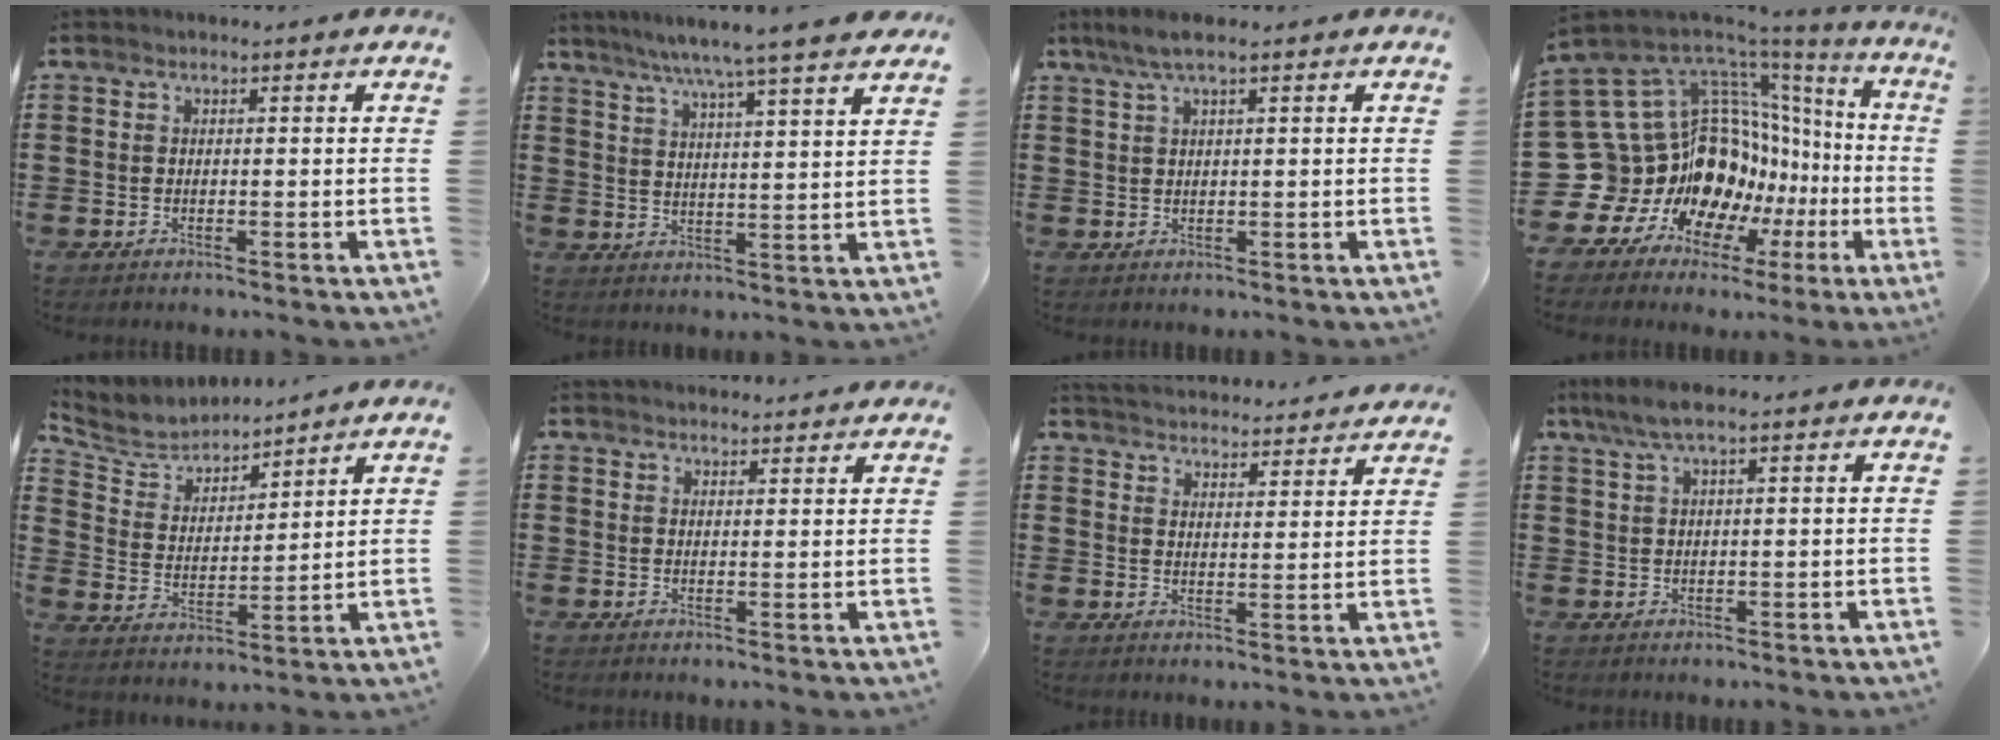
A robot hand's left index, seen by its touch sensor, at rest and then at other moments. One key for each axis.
{"total": 6.7, "fx": 5.6, "fy": -1.2, "fz": 3.5, "tx": -0.086, "ty": -0.028, "tz": 0.094}
{"total": 3.4, "fx": 1.8, "fy": 0.5, "fz": 2.8, "tx": -0.063, "ty": 0.000, "tz": 0.030}
{"total": 17.7, "fx": -2.1, "fy": 15.0, "fz": 9.0, "tx": -0.239, "ty": -0.052, "tz": 0.020}
{"total": 5.3, "fx": 5.0, "fy": 1.7, "fz": 0.6, "tx": -0.045, "ty": -0.026, "tz": 0.084}
{"total": 1.9, "fx": 1.9, "fy": 0.2, "fz": -0.1, "tx": -0.003, "ty": -0.001, "tz": 0.038}
{"total": 4.0, "fx": 4.0, "fy": -0.1, "fz": -0.1, "tx": -0.016, "ty": -0.027, "tz": 0.069}
{"total": 3.7, "fx": 1.9, "fy": 0.5, "fz": 3.1, "tx": -0.069, "ty": 0.000, "tz": 0.031}